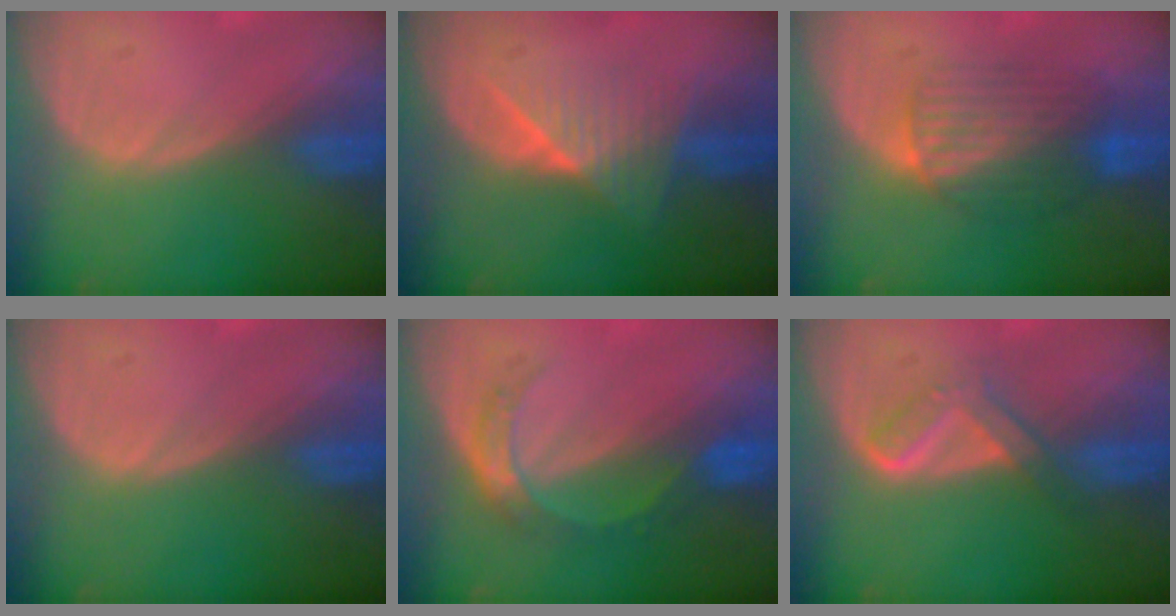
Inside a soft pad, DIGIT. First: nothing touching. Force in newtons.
{"total": 6.3, "press": 5.6, "slide": 2.9}
{"total": 6.5, "press": 6.4, "slide": 1.0}
{"total": 0.0}
{"total": 5.3, "press": 4.8, "slide": 2.2}
{"total": 4.0, "press": 4.0, "slide": 0.5}